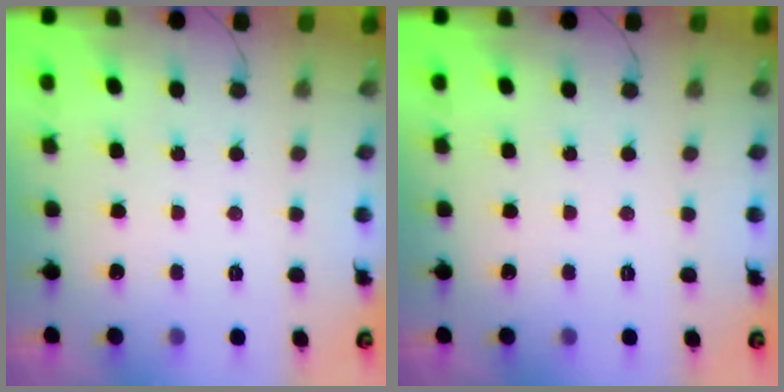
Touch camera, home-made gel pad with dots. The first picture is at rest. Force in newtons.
{"total": 0.0}